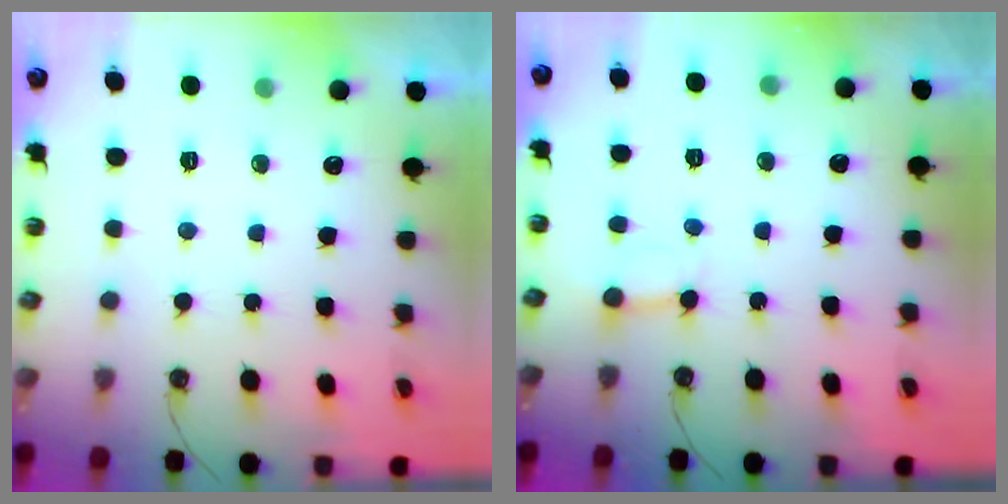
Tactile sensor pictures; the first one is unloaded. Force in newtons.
{"total": 2.8, "press": 2.8, "slide": 0.4}